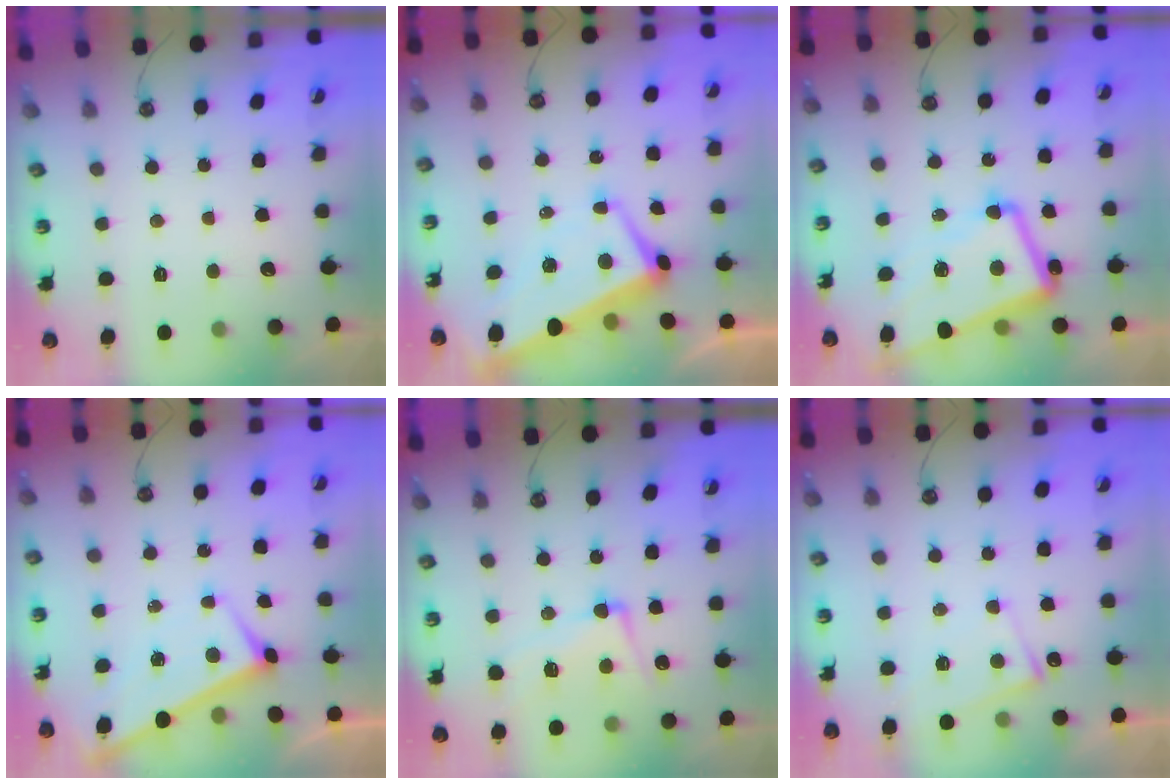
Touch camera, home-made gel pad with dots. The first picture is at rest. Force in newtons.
{"total": 1.7, "press": 1.1, "slide": 1.3}
{"total": 8.8, "press": 8.5, "slide": 2.1}
{"total": 1.9, "press": 1.9, "slide": 0.2}
{"total": 6.1, "press": 5.9, "slide": 1.5}
{"total": 4.5, "press": 4.5, "slide": 0.3}